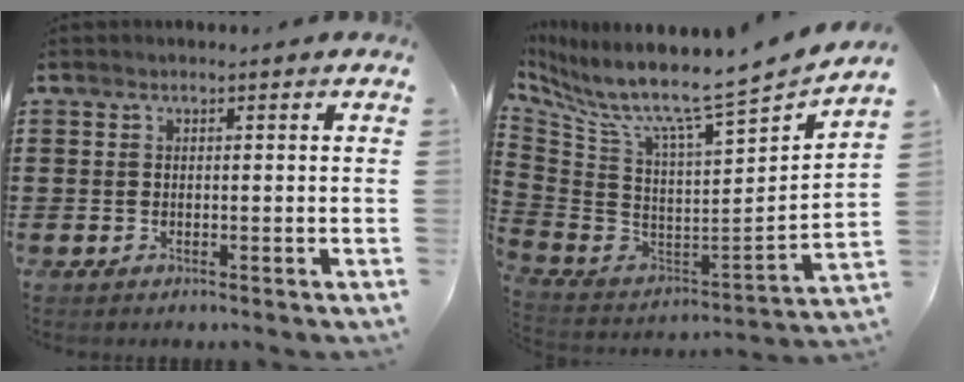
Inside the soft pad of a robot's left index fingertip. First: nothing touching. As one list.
[{"total": 7.4, "force": [6.1, -0.4, 4.2], "torque": [-0.101, -0.075, 0.089]}]